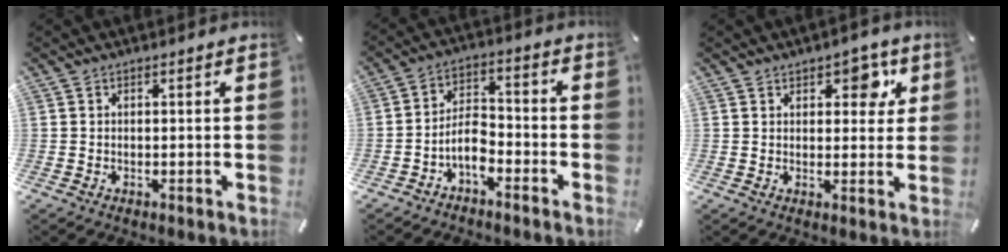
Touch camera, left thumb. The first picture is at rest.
{"total": 7.6, "force": [-4.3, 4.1, 4.8], "torque": [-0.096, 0.016, -0.078]}
{"total": 5.7, "force": [3.0, 3.7, 3.2], "torque": [-0.012, -0.016, 0.041]}